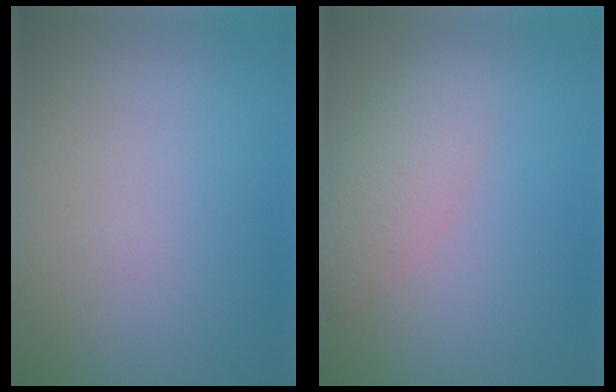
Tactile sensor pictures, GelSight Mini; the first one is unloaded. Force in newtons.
{"total": 3.1, "press": 3.1, "slide": 0.2}